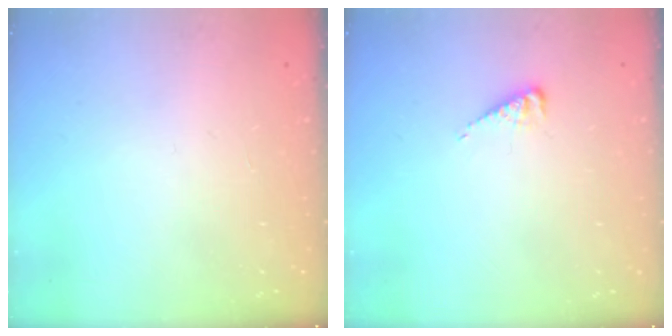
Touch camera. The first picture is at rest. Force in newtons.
{"total": 3.7, "press": 3.6, "slide": 0.5}